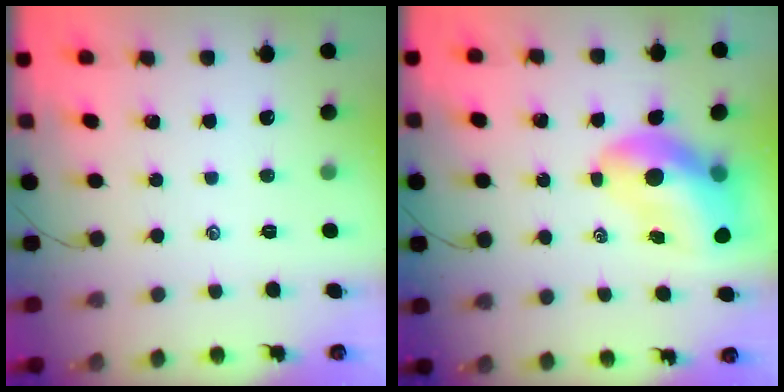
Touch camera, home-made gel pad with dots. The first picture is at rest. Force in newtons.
{"total": 13.4, "press": 12.7, "slide": 4.2}